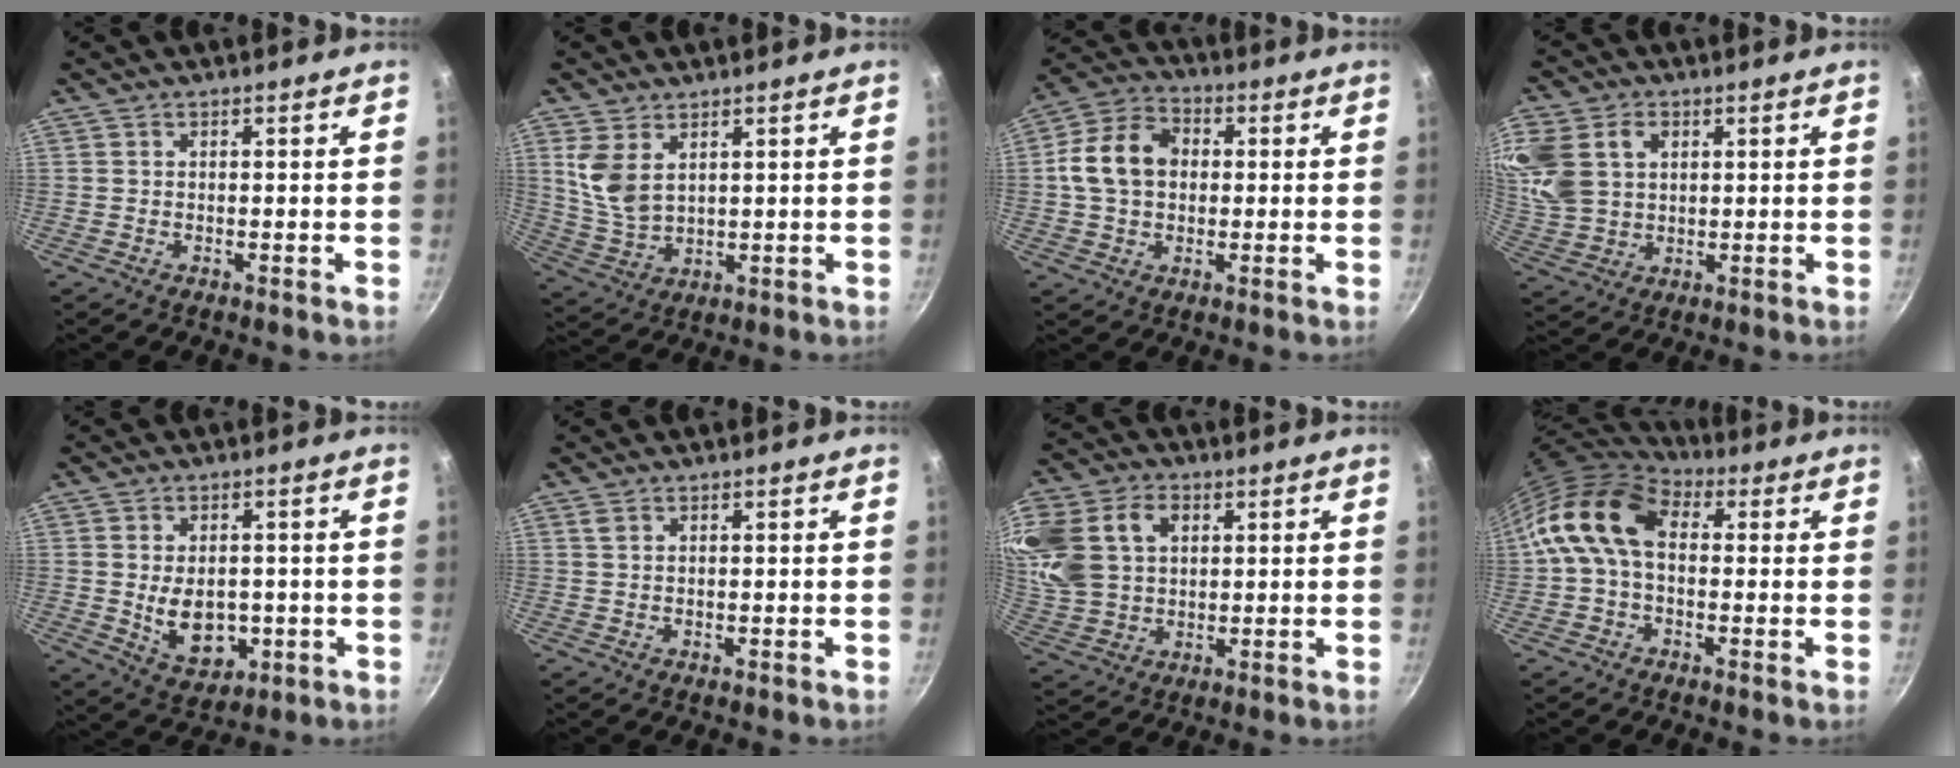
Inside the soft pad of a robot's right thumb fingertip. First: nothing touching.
{"total": 8.1, "force": [3.3, 4.9, 5.6], "torque": [-0.107, -0.023, 0.074]}
{"total": 11.9, "force": [1.0, 9.0, 7.7], "torque": [-0.117, 0.021, 0.001]}
{"total": 15.5, "force": [4.5, 11.7, 9.2], "torque": [-0.203, -0.001, 0.089]}
{"total": 9.6, "force": [-0.9, 6.6, 6.9], "torque": [-0.086, -0.008, 0.002]}
{"total": 1.1, "force": [0.6, 0.6, 0.7], "torque": [-0.012, 0.002, 0.011]}
{"total": 21.8, "force": [6.7, 16.1, 13.1], "torque": [-0.291, 0.021, 0.128]}
{"total": 12.2, "force": [1.5, 8.3, 8.8], "torque": [-0.142, 0.022, 0.007]}